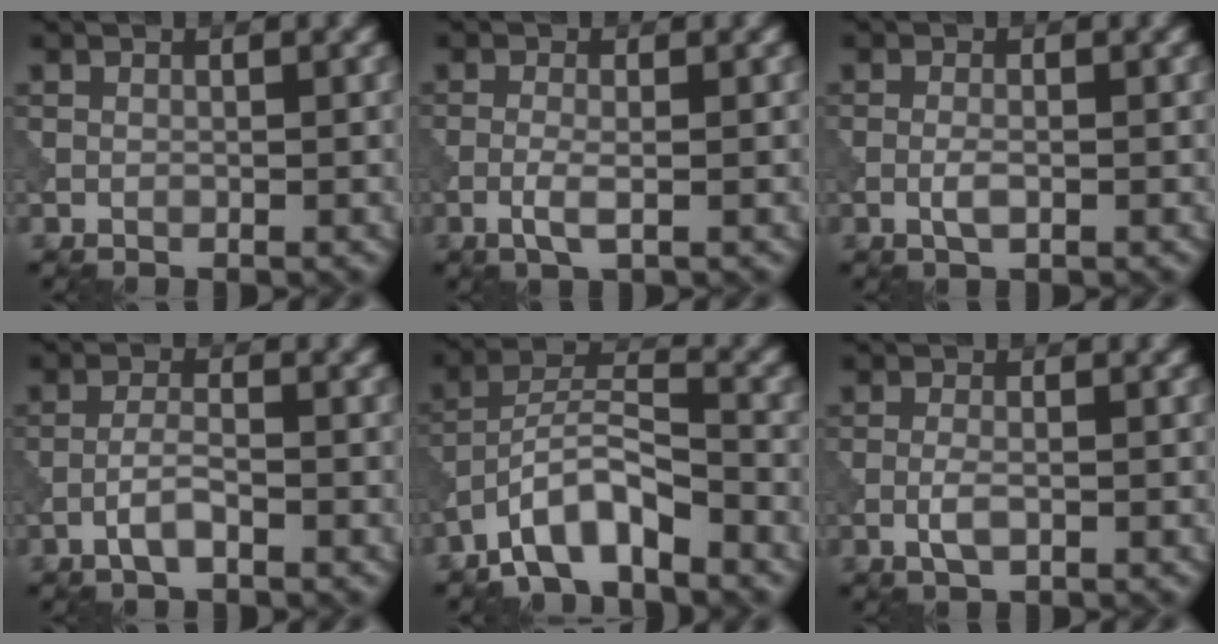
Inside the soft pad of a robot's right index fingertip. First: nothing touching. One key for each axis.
{"total": 1.9, "fx": -0.7, "fy": 0.4, "fz": 1.8, "tx": -0.038, "ty": -0.001, "tz": -0.019}
{"total": 1.4, "fx": -0.4, "fy": 0.4, "fz": 1.3, "tx": -0.028, "ty": -0.001, "tz": -0.013}
{"total": 2.2, "fx": -1.2, "fy": 0.5, "fz": 1.7, "tx": -0.036, "ty": 0.007, "tz": -0.028}
{"total": 5.6, "fx": -4.0, "fy": 1.7, "fz": 3.5, "tx": -0.060, "ty": 0.012, "tz": -0.081}
{"total": 1.8, "fx": -0.6, "fy": 0.6, "fz": 1.5, "tx": -0.034, "ty": -0.001, "tz": -0.016}